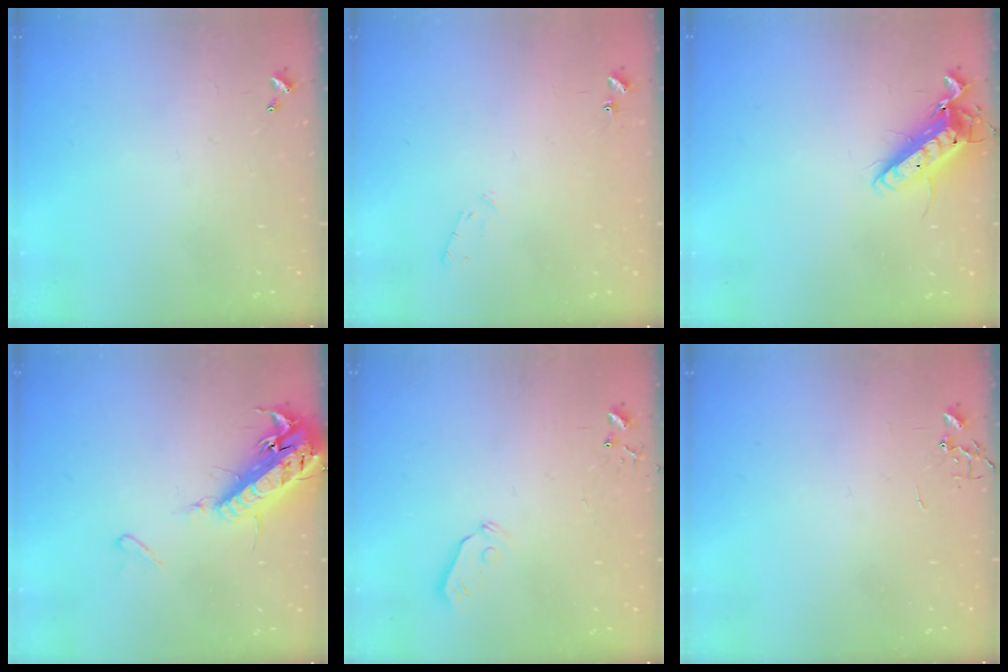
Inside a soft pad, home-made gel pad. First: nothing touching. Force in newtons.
{"total": 5.3, "press": 5.2, "slide": 0.9}
{"total": 13.6, "press": 13.4, "slide": 2.0}
{"total": 17.4, "press": 16.9, "slide": 4.1}
{"total": 5.5, "press": 5.4, "slide": 0.6}
{"total": 0.0}